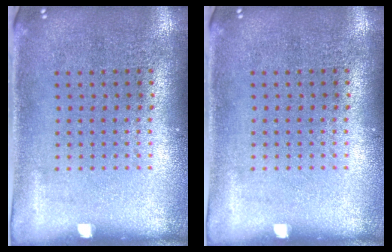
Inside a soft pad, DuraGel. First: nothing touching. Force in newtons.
{"total": 0.0}